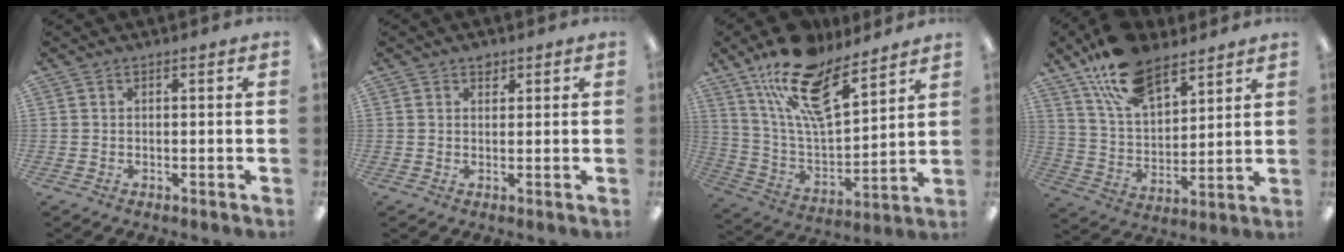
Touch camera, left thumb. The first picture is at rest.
{"total": 1.7, "force": [1.3, 1.0, 0.5], "torque": [-0.003, -0.004, 0.023]}
{"total": 20.0, "force": [14.2, 7.7, 11.8], "torque": [-0.219, -0.077, 0.253]}
{"total": 16.8, "force": [11.7, 8.2, 8.9], "torque": [-0.169, -0.051, 0.215]}